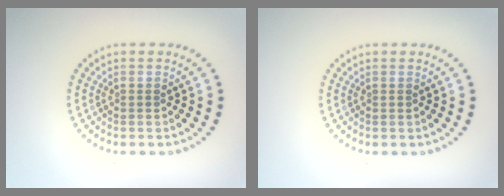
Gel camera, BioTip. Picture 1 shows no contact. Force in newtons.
{"total": 0.0}